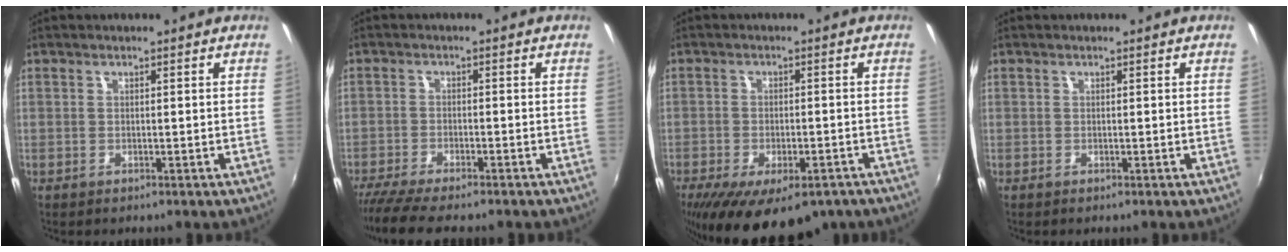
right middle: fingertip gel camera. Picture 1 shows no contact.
{"total": 7.2, "force": [-6.2, 0.5, 3.6], "torque": [-0.091, -0.032, -0.109]}
{"total": 17.6, "force": [-11.7, 7.5, 10.8], "torque": [-0.214, -0.046, -0.159]}
{"total": 0.0}